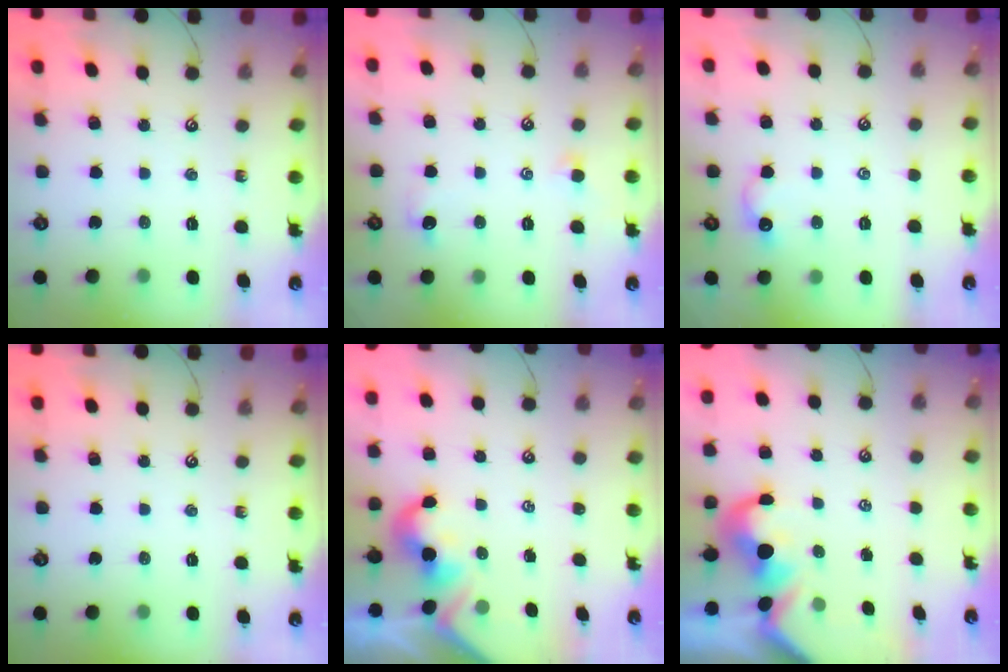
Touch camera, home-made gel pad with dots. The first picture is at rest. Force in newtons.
{"total": 1.0, "press": 0.7, "slide": 0.7}
{"total": 1.1, "press": 0.9, "slide": 0.5}
{"total": 0.0}
{"total": 2.1, "press": 2.1, "slide": 0.4}
{"total": 2.9, "press": 2.7, "slide": 1.1}